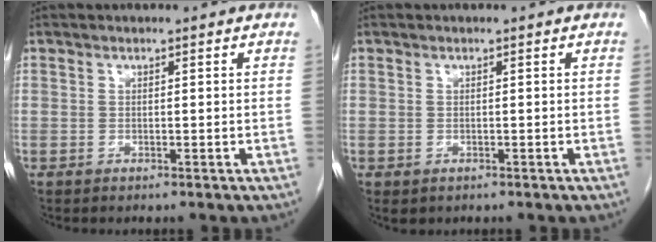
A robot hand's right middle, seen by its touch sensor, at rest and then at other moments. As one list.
[{"total": 0.6, "force": [-0.2, 0.5, 0.2], "torque": [-0.006, 0.002, 0.003]}]